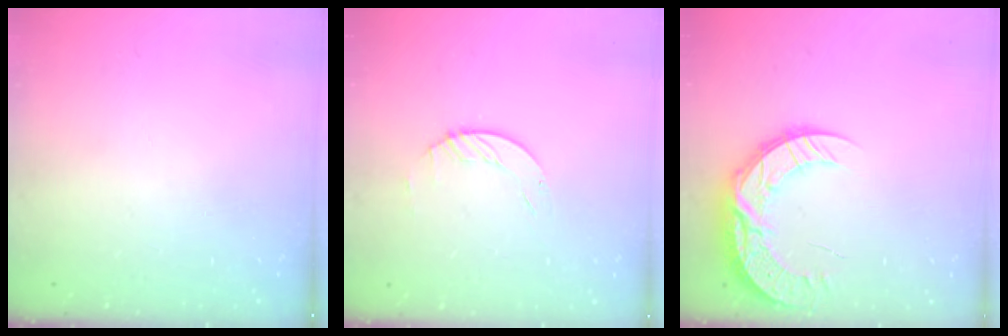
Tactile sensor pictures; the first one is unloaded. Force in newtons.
{"total": 1.2, "press": 1.2, "slide": 0.2}
{"total": 13.0, "press": 12.9, "slide": 1.0}